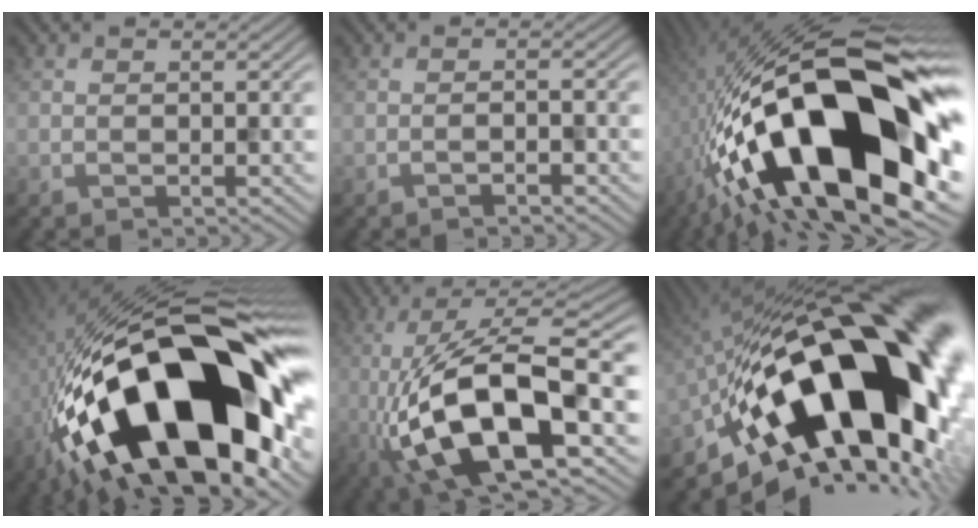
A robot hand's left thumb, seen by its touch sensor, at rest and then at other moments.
{"total": 1.1, "force": [-0.9, -0.1, 0.7], "torque": [-0.009, 0.005, -0.020]}
{"total": 23.3, "force": [-4.5, 9.3, 20.9], "torque": [-0.399, 0.011, -0.085]}
{"total": 23.3, "force": [-6.3, 10.5, 19.8], "torque": [-0.364, -0.004, -0.106]}
{"total": 15.9, "force": [-5.1, 5.4, 14.1], "torque": [-0.259, 0.006, -0.096]}
{"total": 22.2, "force": [-4.2, 10.9, 18.9], "torque": [-0.318, -0.003, -0.081]}